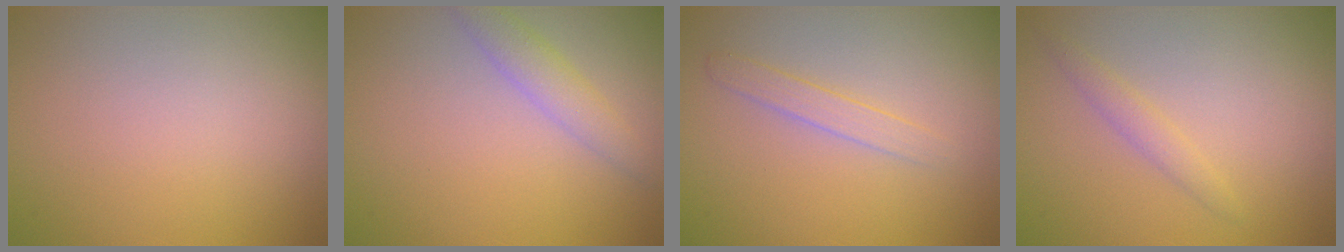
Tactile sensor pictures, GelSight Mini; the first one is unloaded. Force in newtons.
{"total": 2.2, "press": 2.2, "slide": 0.1}
{"total": 1.4, "press": 1.4, "slide": 0.1}
{"total": 1.3, "press": 1.3, "slide": 0.1}